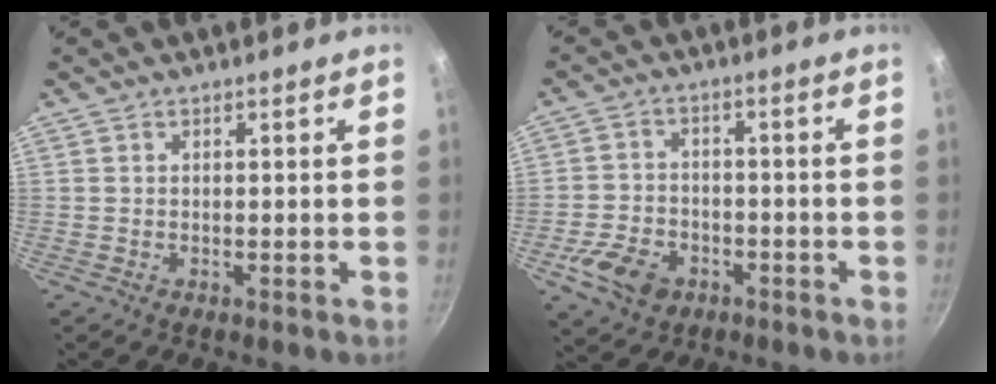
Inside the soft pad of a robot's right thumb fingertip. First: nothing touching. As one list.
[{"total": 8.8, "force": [-4.0, 6.3, 4.6], "torque": [-0.077, 0.024, -0.069]}]